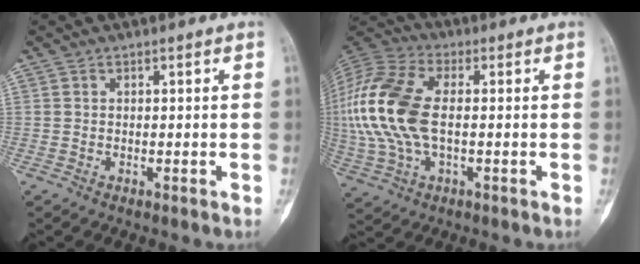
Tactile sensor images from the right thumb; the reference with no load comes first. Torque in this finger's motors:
{"motor_torque": [1.20, 0.93, 1.33, -1.44, 0.54]}